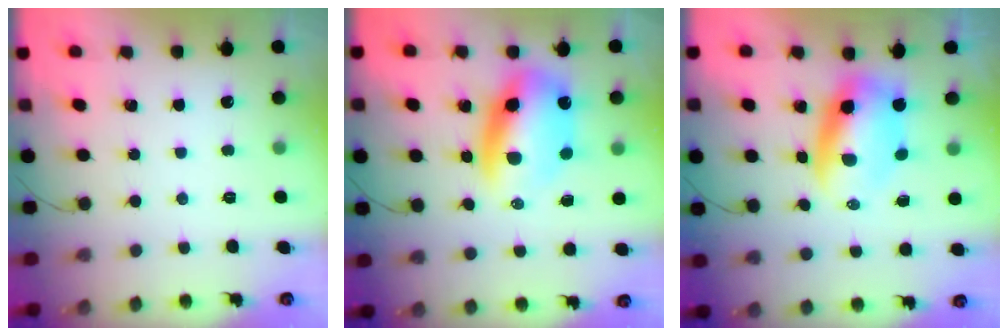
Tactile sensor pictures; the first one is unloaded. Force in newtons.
{"total": 12.9, "press": 12.4, "slide": 3.4}
{"total": 7.4, "press": 7.2, "slide": 1.9}